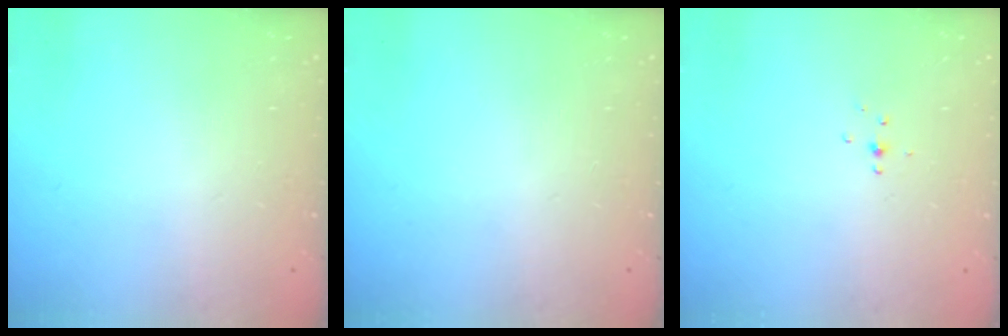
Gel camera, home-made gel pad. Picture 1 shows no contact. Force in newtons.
{"total": 0.0}
{"total": 3.1, "press": 3.0, "slide": 0.7}